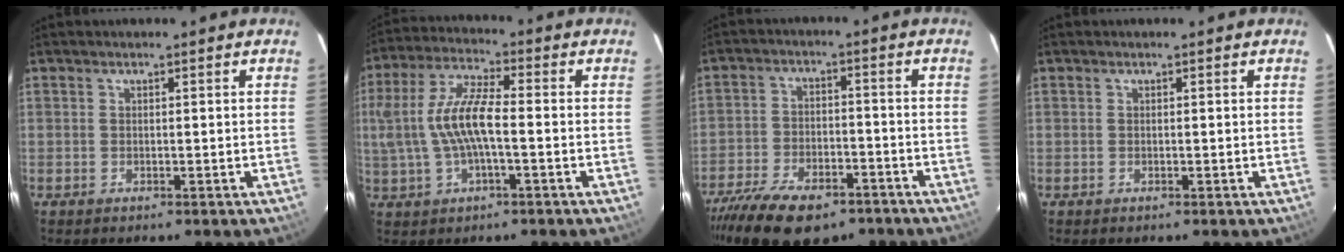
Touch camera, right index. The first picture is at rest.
{"total": 11.8, "force": [-0.8, 3.7, 11.2], "torque": [-0.227, 0.008, -0.012]}
{"total": 17.5, "force": [-12.4, 8.2, 9.3], "torque": [-0.208, -0.022, -0.200]}
{"total": 0.0}